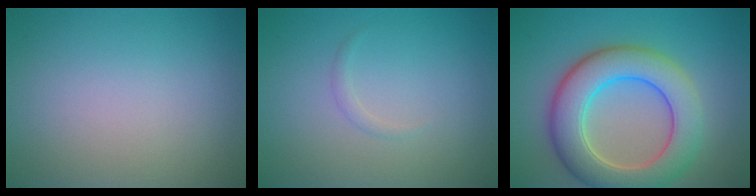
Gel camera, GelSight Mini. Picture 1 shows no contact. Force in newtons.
{"total": 0.6, "press": 0.6, "slide": 0.0}
{"total": 8.4, "press": 8.4, "slide": 0.5}